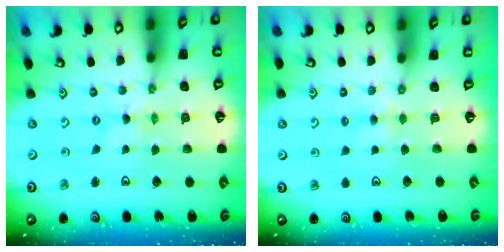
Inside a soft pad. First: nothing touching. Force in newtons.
{"total": 3.0, "press": 3.0, "slide": 0.5}